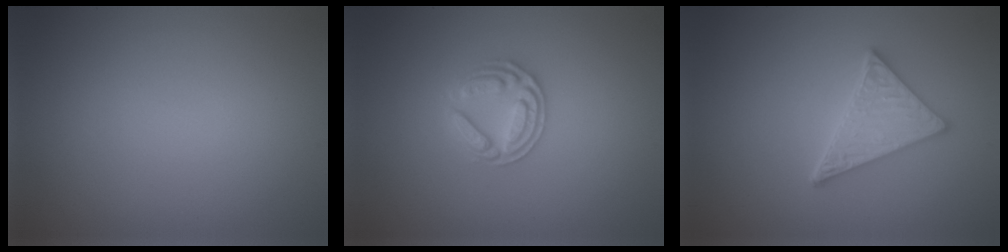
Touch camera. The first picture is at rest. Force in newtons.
{"total": 2.9, "press": 2.7, "slide": 0.9}
{"total": 4.3, "press": 3.6, "slide": 2.3}